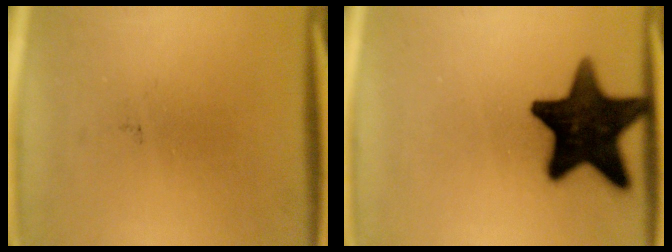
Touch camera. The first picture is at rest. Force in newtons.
{"total": 18.4}